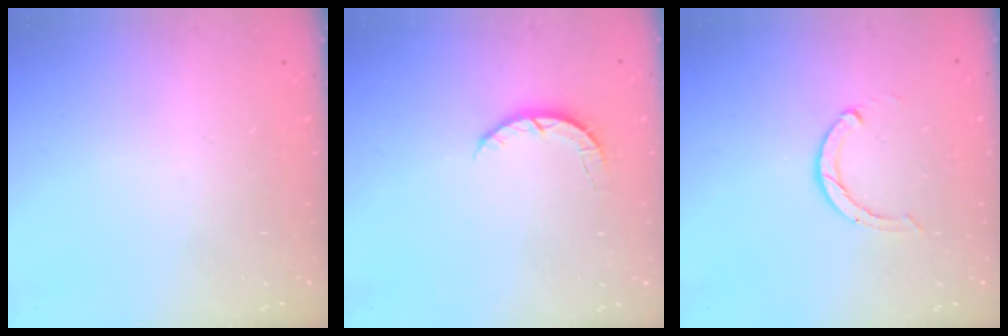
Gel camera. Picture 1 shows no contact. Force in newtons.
{"total": 2.7, "press": 2.7, "slide": 0.4}
{"total": 2.3, "press": 2.3, "slide": 0.4}